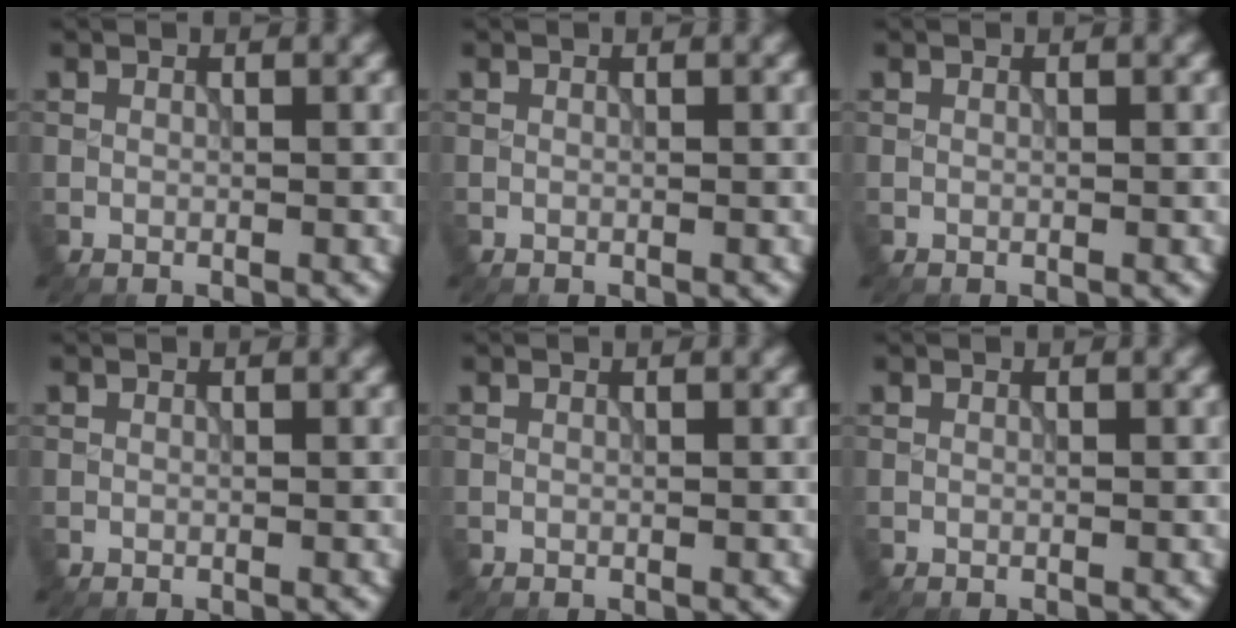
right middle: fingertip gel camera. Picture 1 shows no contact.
{"total": 0.0}
{"total": 0.0}
{"total": 0.0}
{"total": 0.0}
{"total": 0.0}